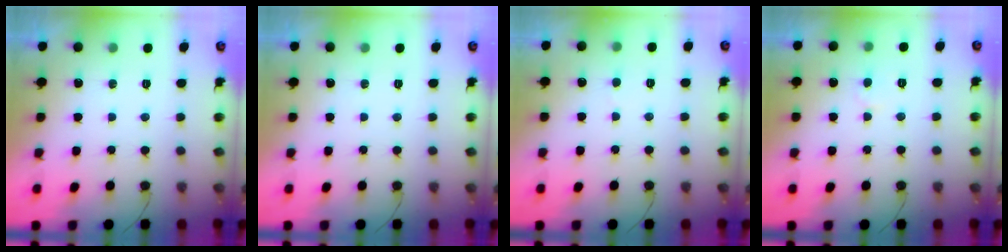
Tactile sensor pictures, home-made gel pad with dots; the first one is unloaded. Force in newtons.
{"total": 0.0}
{"total": 2.5, "press": 2.5, "slide": 0.2}
{"total": 4.5, "press": 4.4, "slide": 0.4}